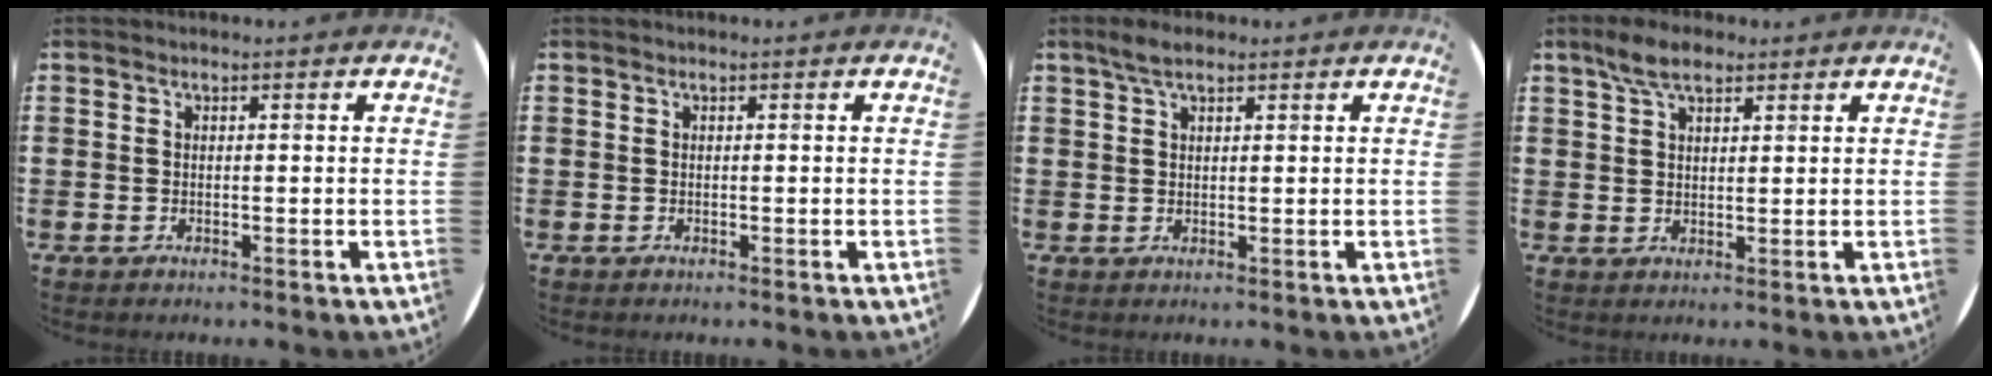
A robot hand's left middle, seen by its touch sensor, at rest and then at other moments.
{"total": 0.0}
{"total": 2.6, "force": [1.9, 0.9, 1.6], "torque": [-0.027, 0.003, 0.033]}
{"total": 4.9, "force": [3.5, 2.0, 2.7], "torque": [-0.051, 0.002, 0.064]}